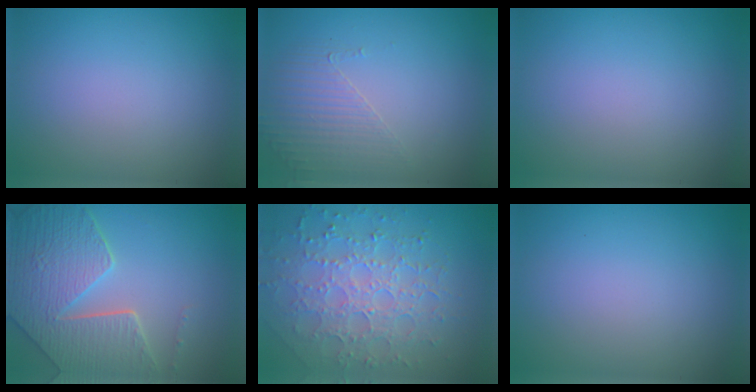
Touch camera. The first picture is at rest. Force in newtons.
{"total": 1.8, "press": 1.2, "slide": 1.3}
{"total": 0.0}
{"total": 8.7, "press": 6.2, "slide": 6.1}
{"total": 7.2, "press": 5.2, "slide": 5.0}
{"total": 0.0}